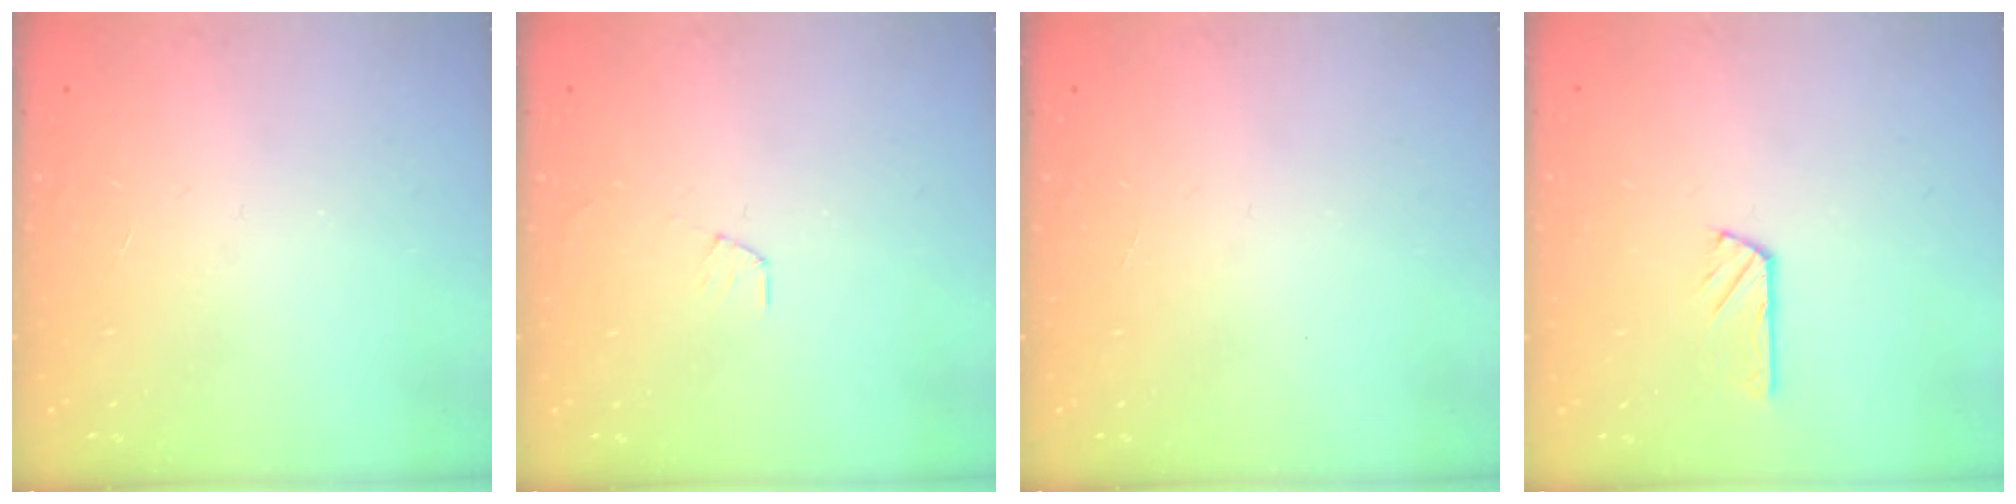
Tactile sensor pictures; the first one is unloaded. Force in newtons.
{"total": 3.5, "press": 3.4, "slide": 0.4}
{"total": 0.0}
{"total": 3.2, "press": 3.2, "slide": 0.1}